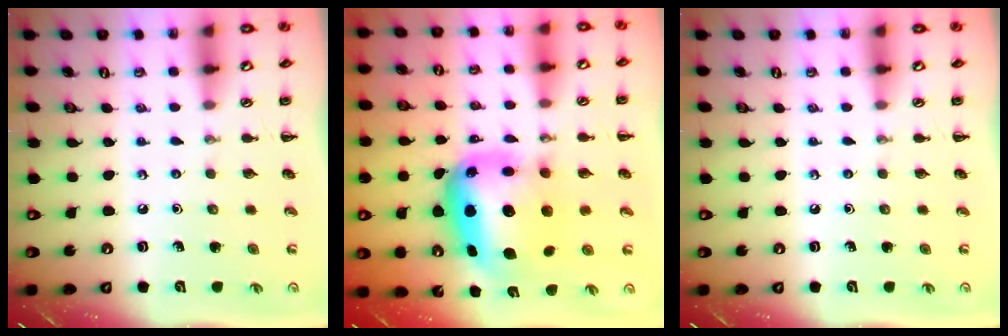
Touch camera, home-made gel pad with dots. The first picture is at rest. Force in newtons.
{"total": 11.2, "press": 10.7, "slide": 3.2}
{"total": 0.0}